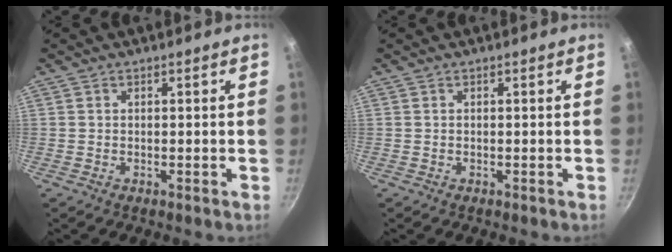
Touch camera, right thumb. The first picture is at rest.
{"total": 0.0}